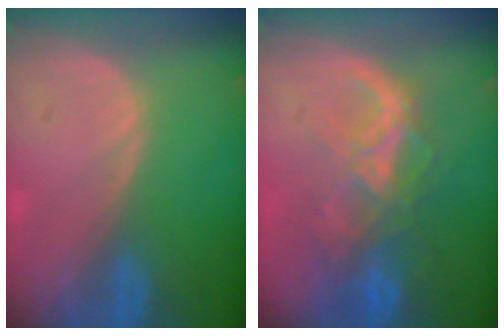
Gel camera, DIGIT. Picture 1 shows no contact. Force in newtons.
{"total": 8.9, "press": 7.6, "slide": 4.8}